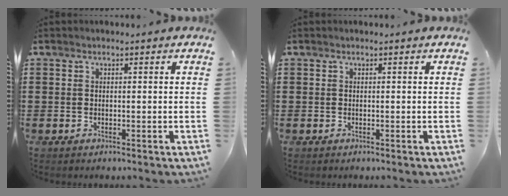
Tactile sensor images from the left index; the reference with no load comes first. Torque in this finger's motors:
{"motor_torque": [-0.10, -0.07, 0.00, 0.01]}